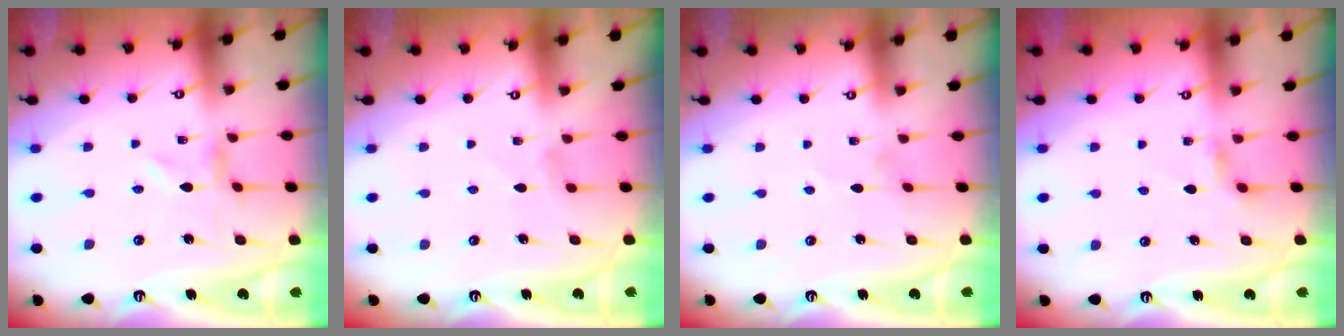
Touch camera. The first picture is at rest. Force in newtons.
{"total": 0.9, "press": 0.9, "slide": 0.3}
{"total": 0.0}
{"total": 2.3, "press": 2.3, "slide": 0.4}